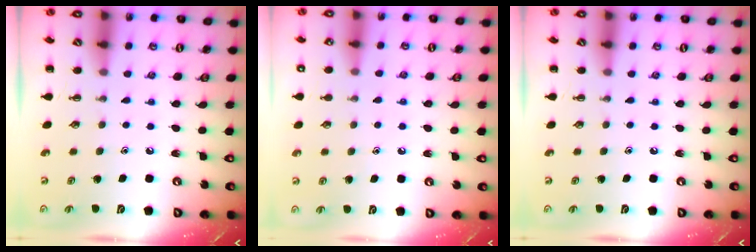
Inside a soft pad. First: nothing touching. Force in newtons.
{"total": 6.0, "press": 5.7, "slide": 2.0}
{"total": 0.0}